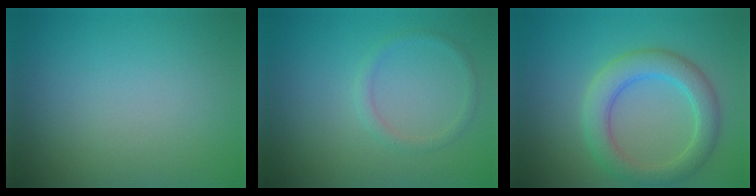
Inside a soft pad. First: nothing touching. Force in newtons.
{"total": 1.2, "press": 1.2, "slide": 0.1}
{"total": 4.7, "press": 4.7, "slide": 0.4}